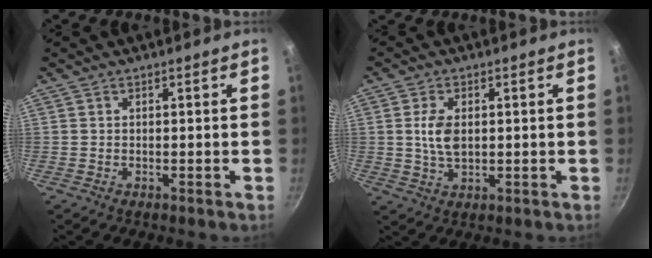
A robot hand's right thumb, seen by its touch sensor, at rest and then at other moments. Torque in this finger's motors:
{"motor_torque": [1.01, 1.18, 1.28, -0.21, 0.26]}